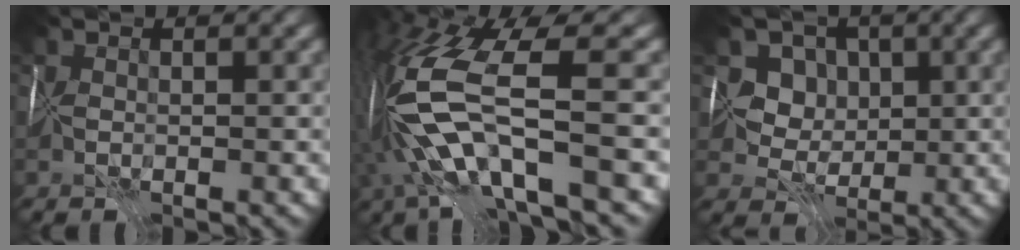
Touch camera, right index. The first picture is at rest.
{"total": 11.5, "force": [-1.4, 3.8, 10.8], "torque": [-0.233, 0.005, -0.018]}
{"total": 5.1, "force": [2.1, 4.3, 1.7], "torque": [-0.009, 0.008, 0.025]}